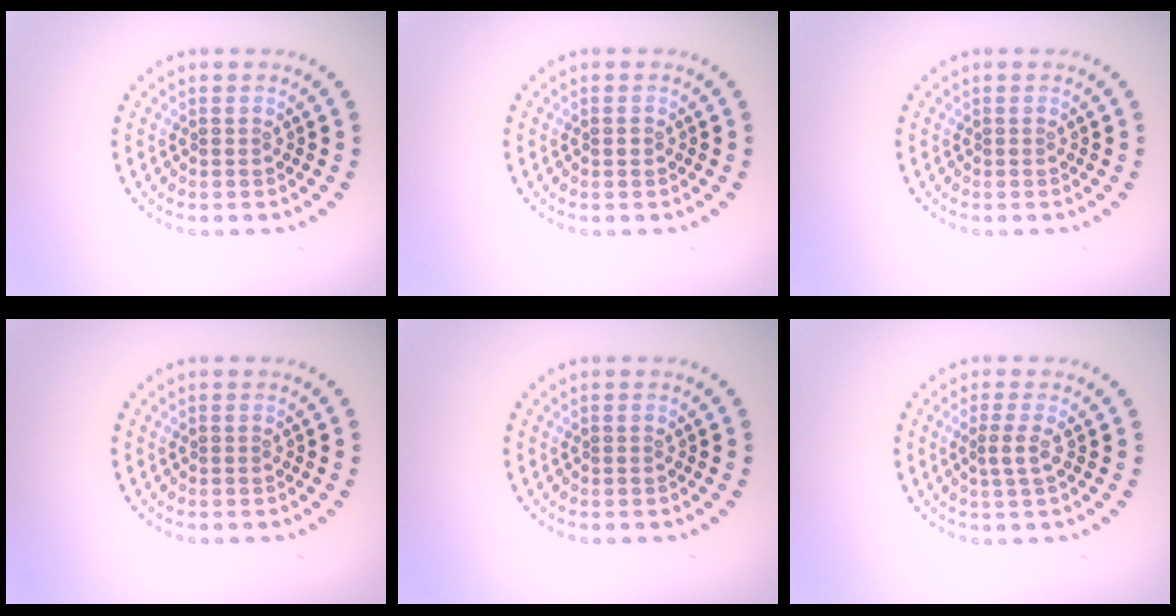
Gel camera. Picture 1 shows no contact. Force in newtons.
{"total": 0.7, "press": 0.7, "slide": 0.1}
{"total": 0.0}
{"total": 0.0}
{"total": 0.0}
{"total": 1.6, "press": 1.2, "slide": 1.1}